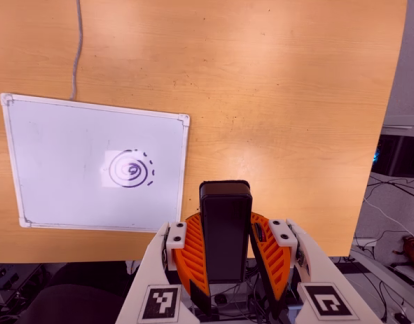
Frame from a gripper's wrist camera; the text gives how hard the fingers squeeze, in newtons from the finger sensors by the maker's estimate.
{"total": 7.2, "left": 6.3, "right": 8.0}